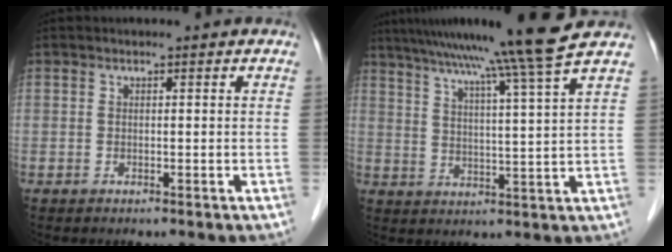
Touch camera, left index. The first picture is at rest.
{"total": 14.9, "force": [12.2, -3.5, 7.7], "torque": [-0.125, -0.026, 0.171]}